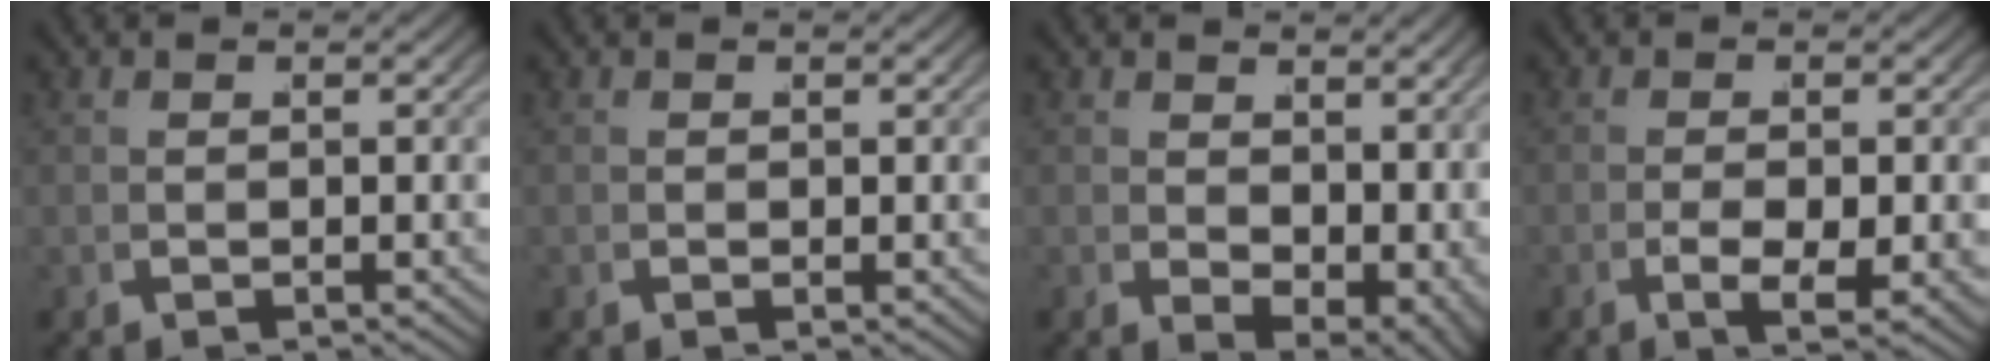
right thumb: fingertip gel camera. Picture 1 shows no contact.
{"total": 0.0}
{"total": 5.1, "force": [0.3, 3.3, 3.9], "torque": [-0.063, -0.035, 0.030]}
{"total": 4.5, "force": [-1.2, 1.8, 4.0], "torque": [-0.072, -0.015, -0.013]}